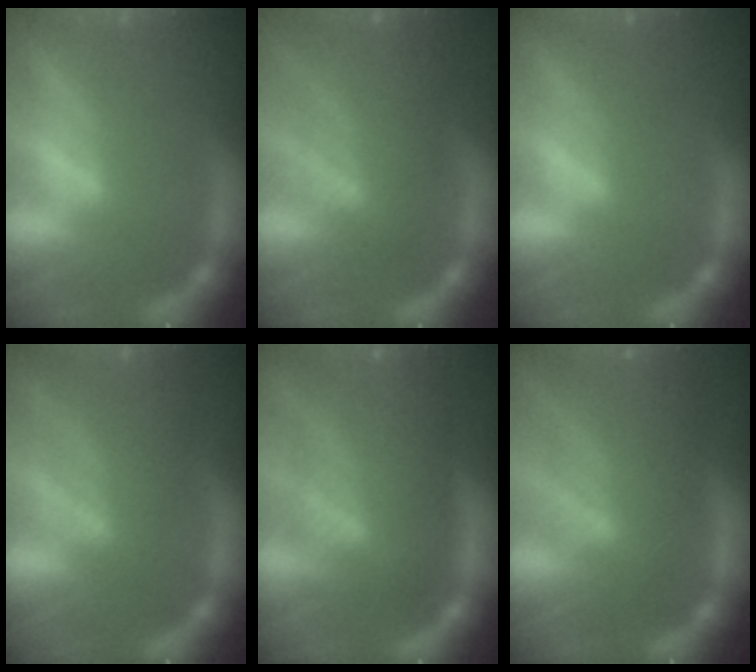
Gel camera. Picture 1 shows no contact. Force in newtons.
{"total": 7.0}
{"total": 1.5}
{"total": 5.5}
{"total": 9.5}
{"total": 8.0}